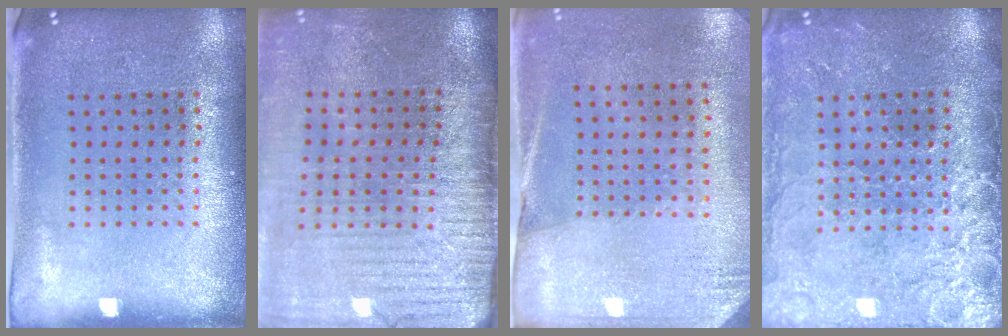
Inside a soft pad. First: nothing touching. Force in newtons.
{"total": 3.9, "press": 3.4, "slide": 2.0}
{"total": 2.7, "press": 2.4, "slide": 1.3}
{"total": 3.8, "press": 3.4, "slide": 1.7}